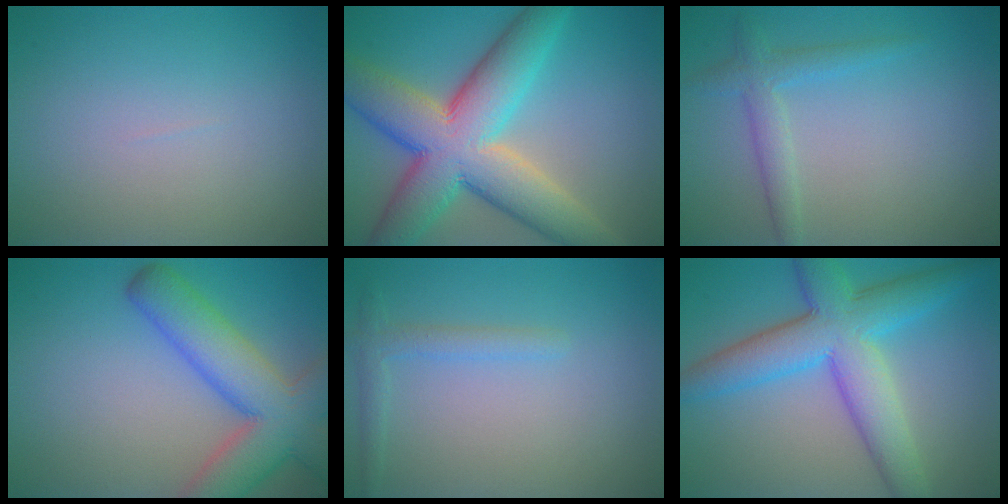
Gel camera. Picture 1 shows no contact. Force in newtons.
{"total": 12.0, "press": 12.0, "slide": 0.7}
{"total": 2.3, "press": 2.3, "slide": 0.0}
{"total": 8.7, "press": 8.6, "slide": 0.5}
{"total": 1.7, "press": 1.7, "slide": 0.1}
{"total": 8.3, "press": 8.3, "slide": 0.1}